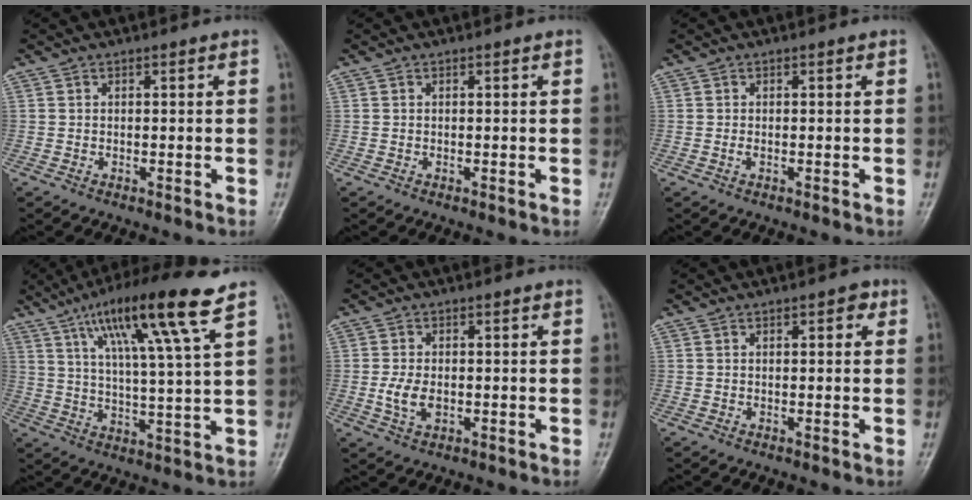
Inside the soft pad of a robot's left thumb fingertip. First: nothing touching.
{"total": 0.0}
{"total": 1.0, "force": [-0.1, 0.4, 0.9], "torque": [-0.019, 0.006, -0.001]}
{"total": 16.4, "force": [8.9, 1.0, 13.7], "torque": [-0.236, -0.023, 0.152]}
{"total": 4.4, "force": [-0.7, 2.6, 3.4], "torque": [-0.071, 0.001, -0.013]}
{"total": 2.3, "force": [0.9, 1.0, 1.8], "torque": [-0.016, 0.001, 0.009]}